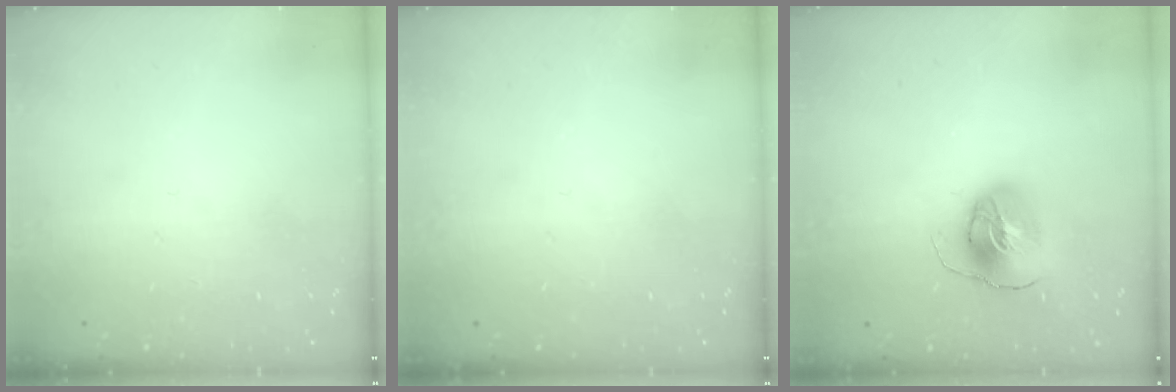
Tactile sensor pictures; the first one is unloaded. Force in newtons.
{"total": 0.0}
{"total": 9.1, "press": 9.1, "slide": 0.8}